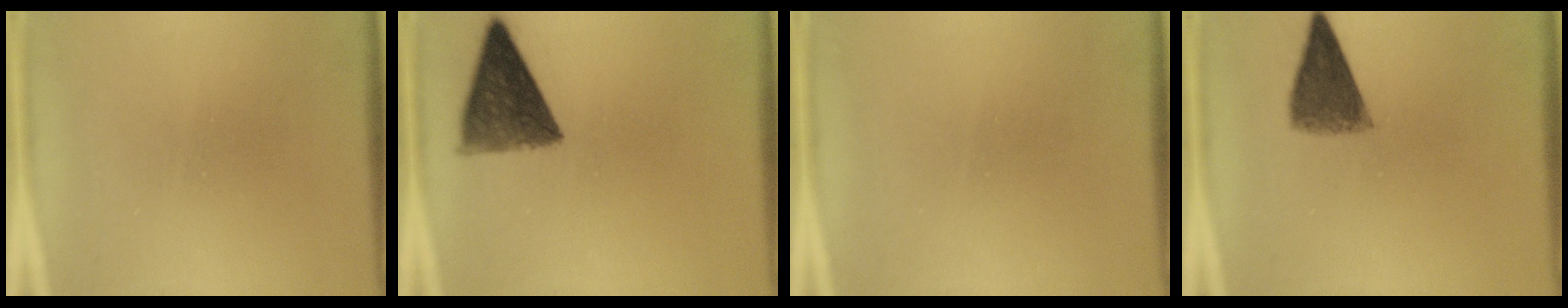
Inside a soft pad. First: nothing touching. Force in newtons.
{"total": 9.5}
{"total": 1.6}
{"total": 6.7}